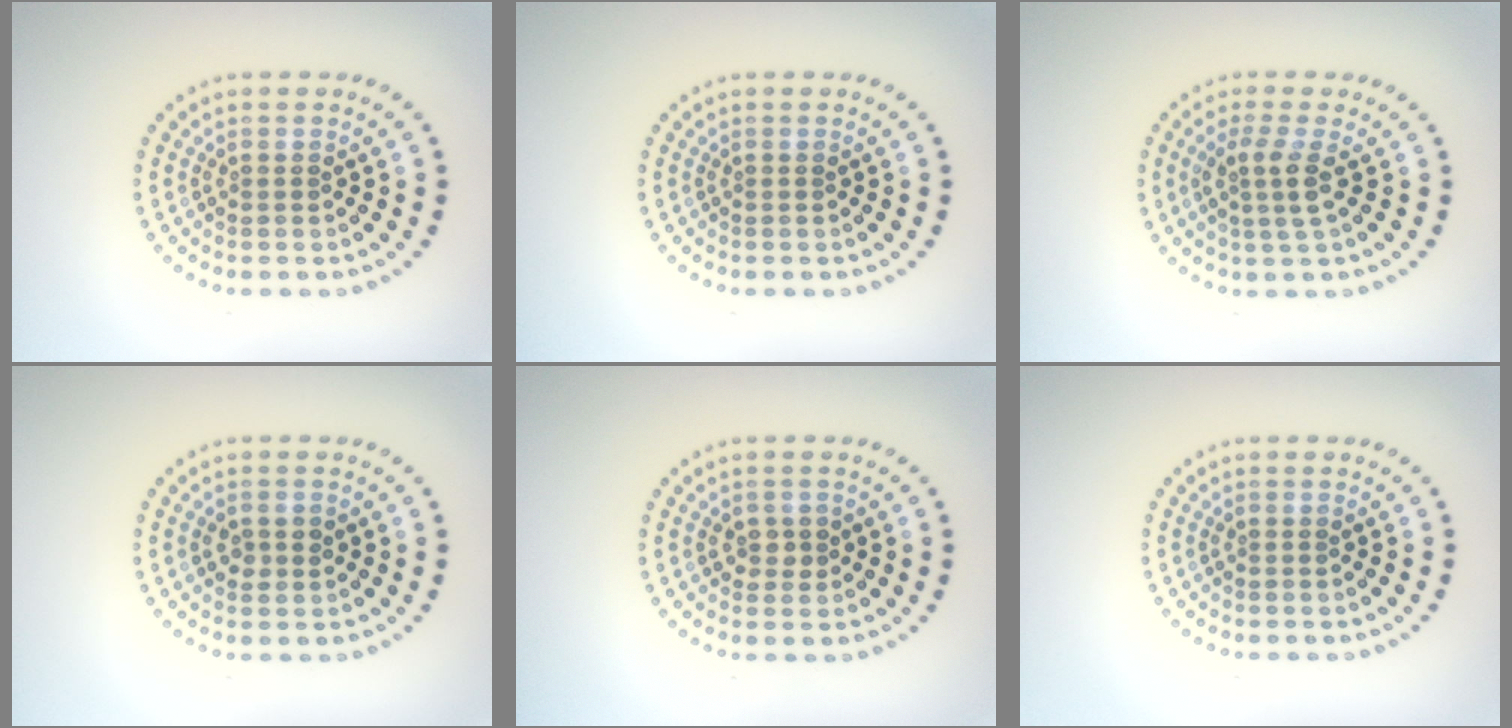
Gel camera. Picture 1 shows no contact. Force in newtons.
{"total": 0.0}
{"total": 2.6, "press": 2.1, "slide": 1.5}
{"total": 1.4, "press": 1.4, "slide": 0.1}
{"total": 1.5, "press": 1.4, "slide": 0.4}
{"total": 0.0}